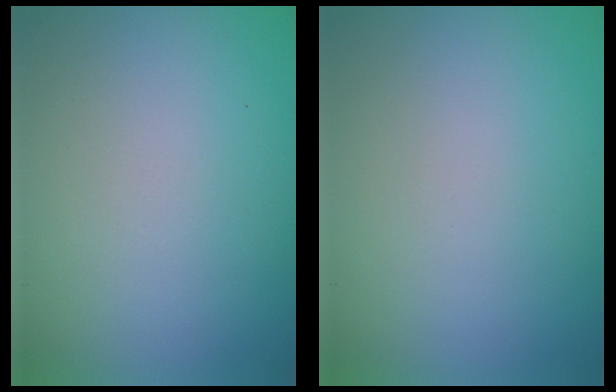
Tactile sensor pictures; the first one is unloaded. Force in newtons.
{"total": 0.0}